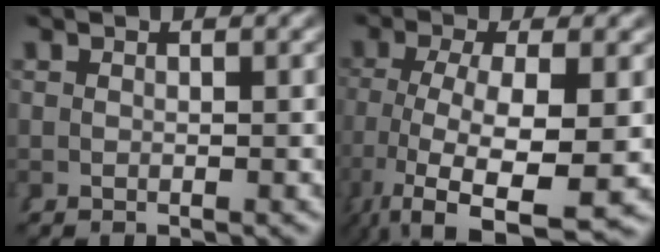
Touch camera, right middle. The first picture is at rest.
{"total": 8.4, "force": [-3.8, 4.1, 6.3], "torque": [-0.156, -0.060, -0.028]}